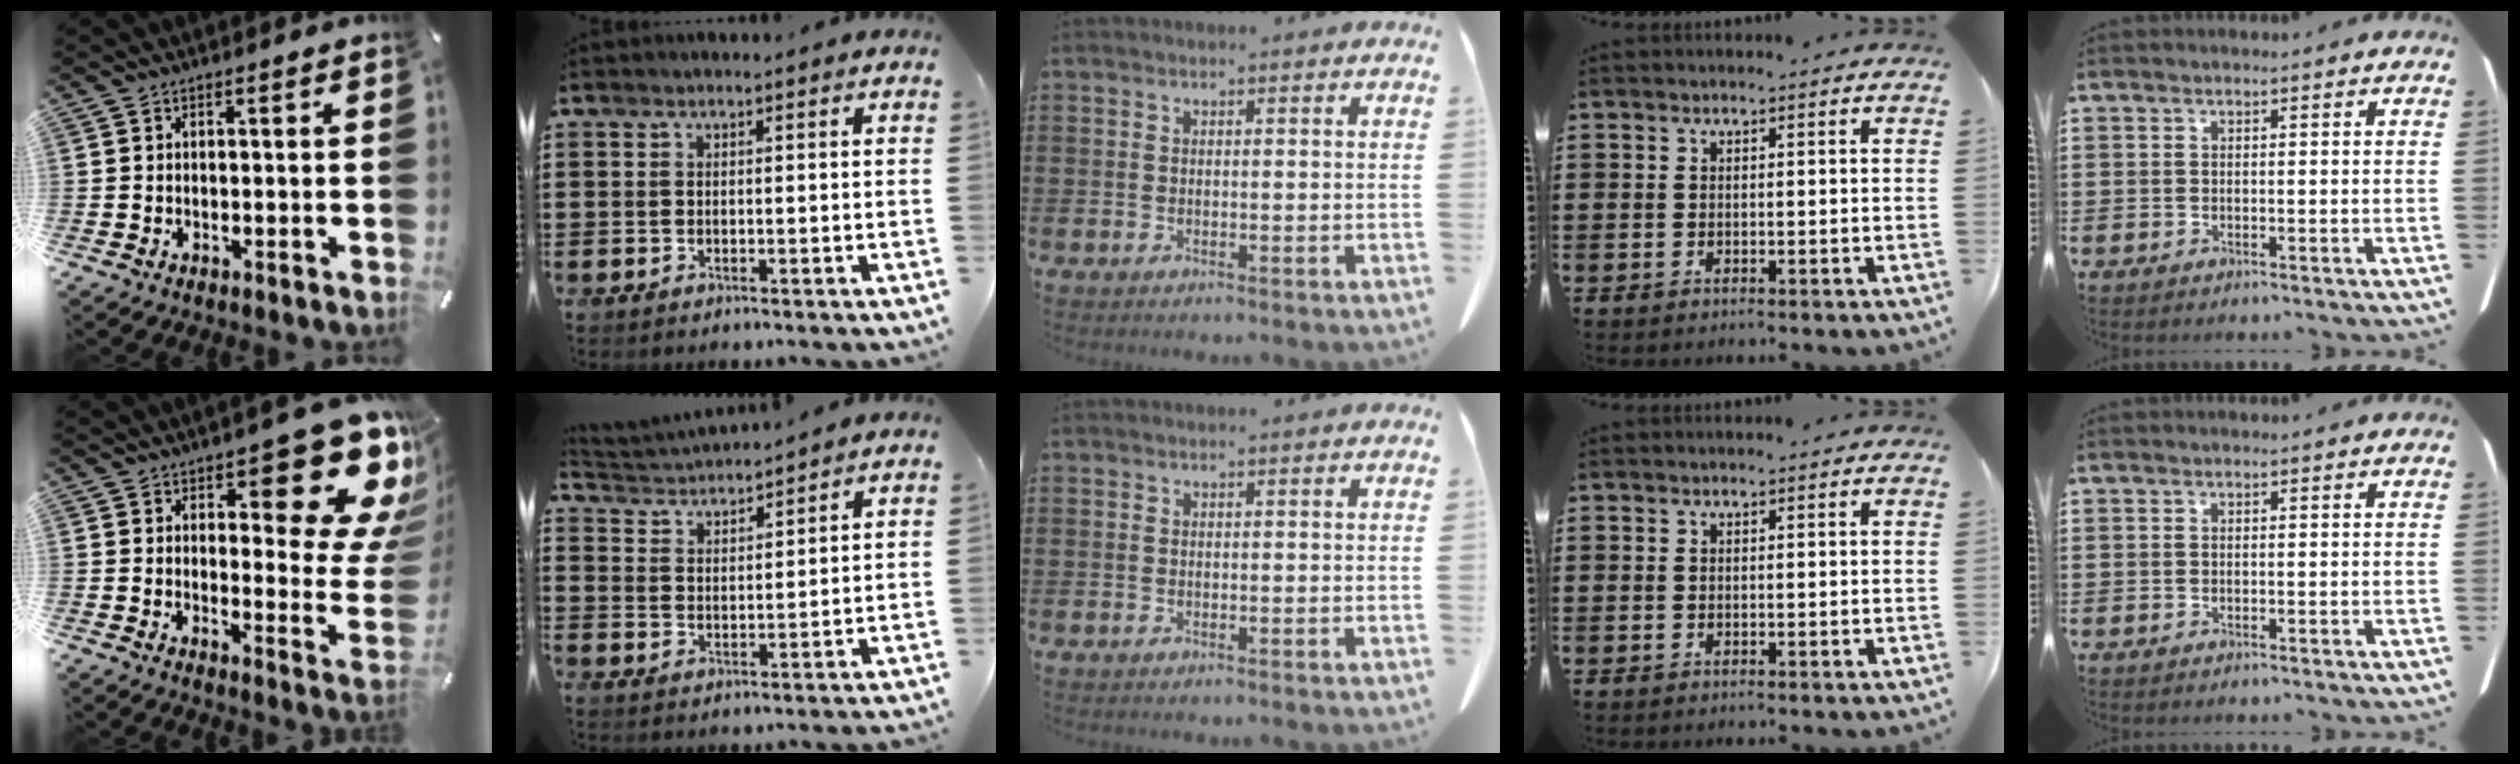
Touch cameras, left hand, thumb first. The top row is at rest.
{"thumb": {"total": 19.7, "force": [11.0, 8.0, 14.3], "torque": [-0.164, -0.094, 0.181]}, "index": {"total": 3.1, "force": [3.1, 0.0, -0.1], "torque": [-0.014, -0.018, 0.052]}}